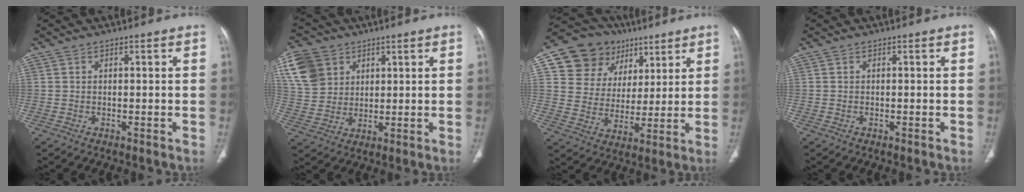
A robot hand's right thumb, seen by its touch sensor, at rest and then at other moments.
{"total": 11.2, "force": [4.7, 9.0, 4.8], "torque": [-0.085, -0.001, 0.098]}
{"total": 15.7, "force": [7.8, 12.9, 4.6], "torque": [-0.043, 0.001, 0.139]}
{"total": 0.0}